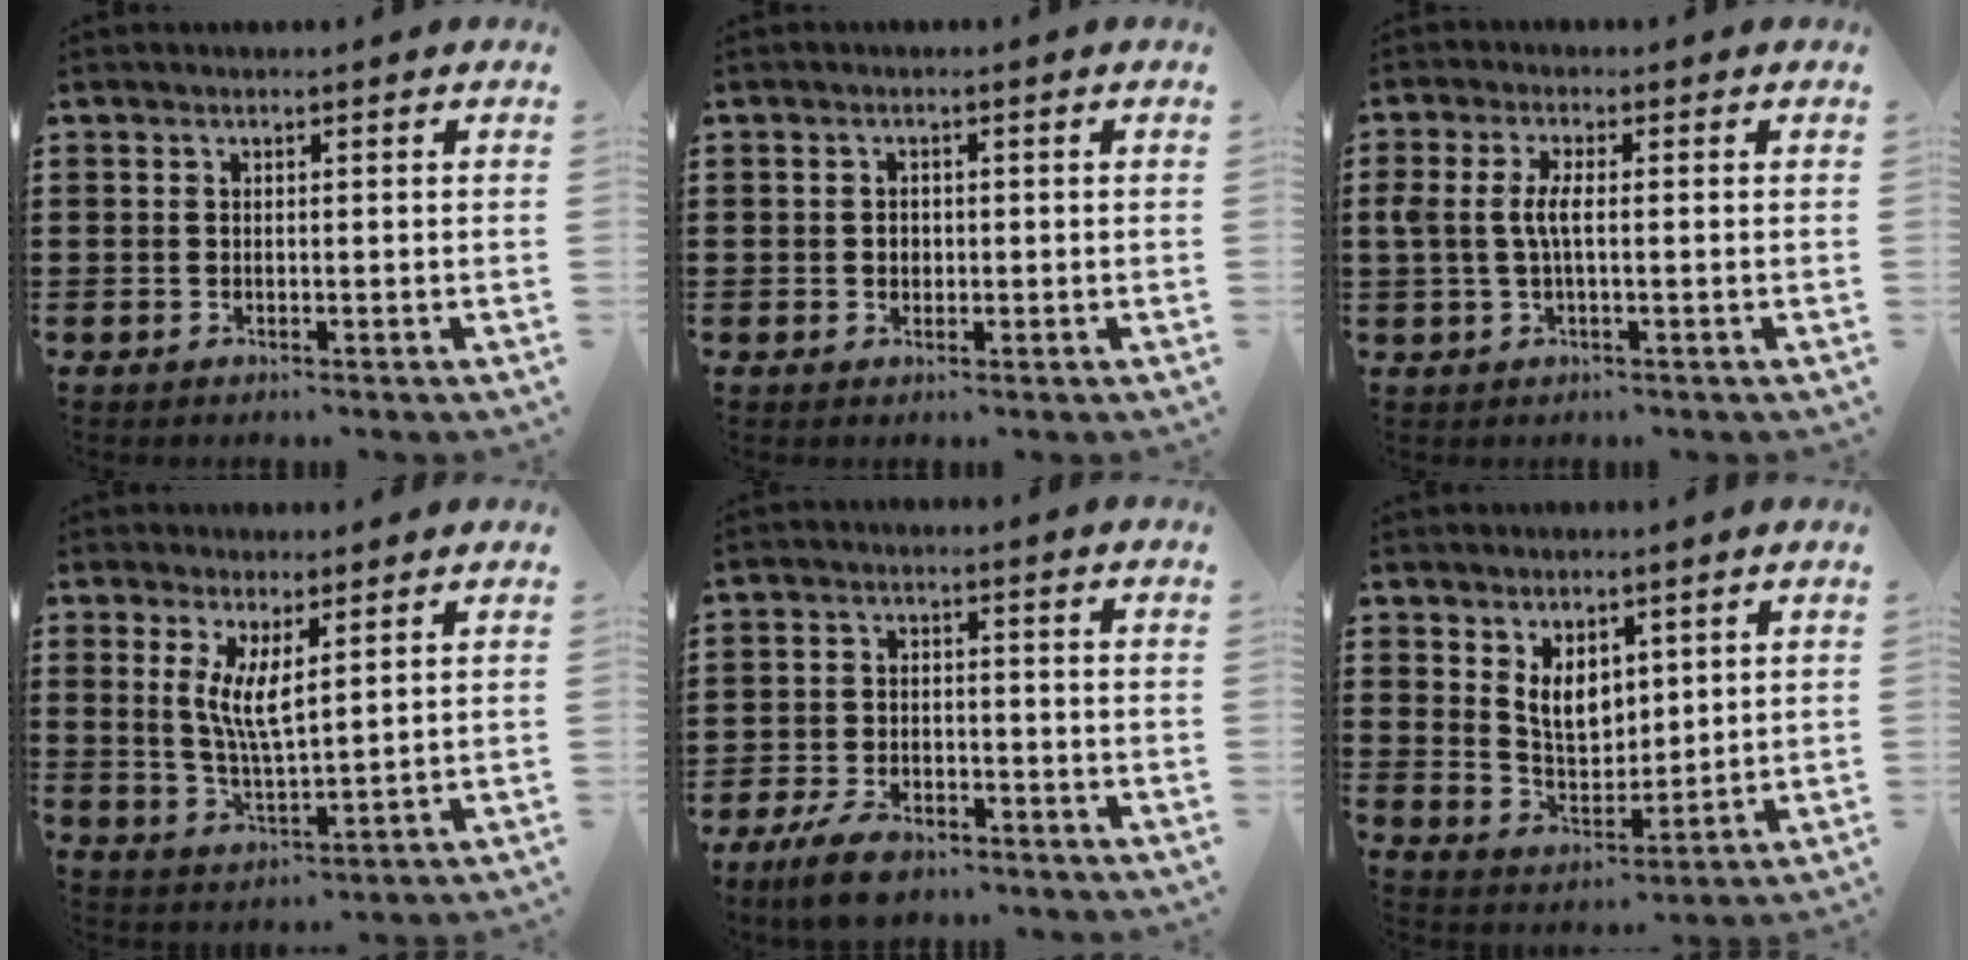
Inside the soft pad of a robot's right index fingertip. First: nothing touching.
{"total": 1.5, "force": [-0.1, 1.3, 0.8], "torque": [-0.017, 0.006, -0.003]}
{"total": 3.8, "force": [-0.2, 1.3, 3.6], "torque": [-0.089, -0.005, -0.011]}
{"total": 5.7, "force": [2.1, 1.4, 5.1], "torque": [-0.105, -0.002, 0.038]}
{"total": 5.5, "force": [-4.5, 2.0, 2.5], "torque": [-0.060, 0.007, -0.088]}
{"total": 6.0, "force": [2.8, 3.9, 3.6], "torque": [-0.067, -0.002, 0.050]}